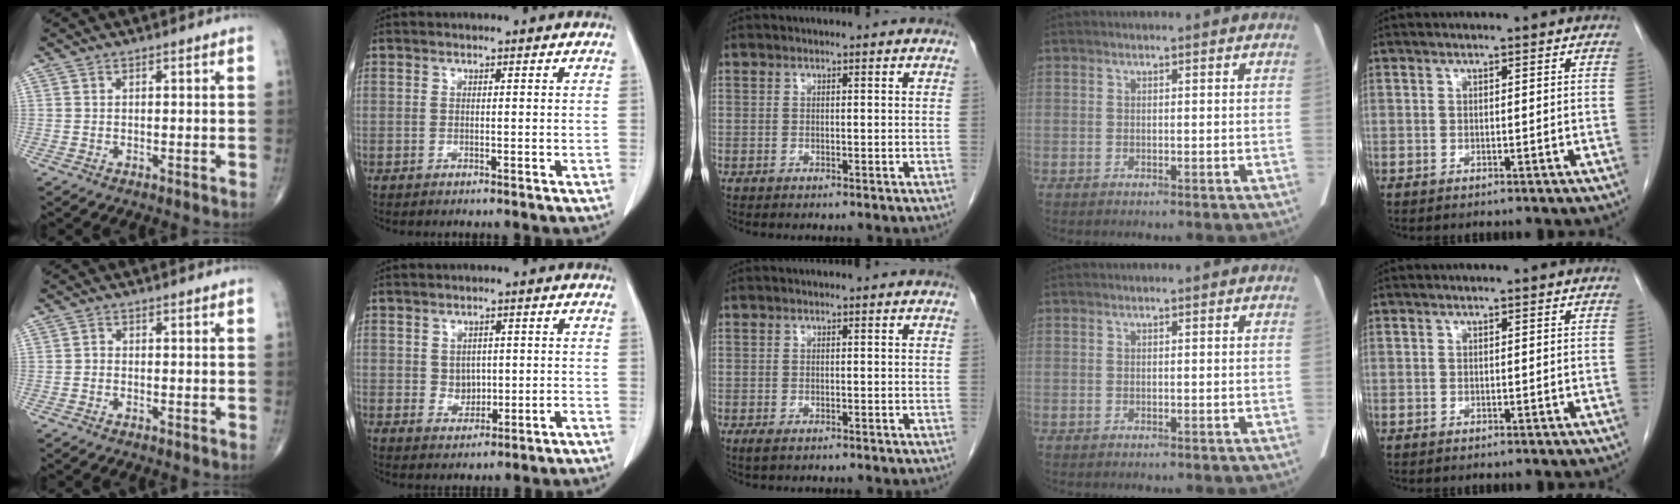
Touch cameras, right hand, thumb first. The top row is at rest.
{"thumb": {"total": 0.6, "force": [-0.3, 0.4, 0.3], "torque": [0.000, 0.003, -0.011]}, "index": {"total": 2.7, "force": [-0.3, 2.0, 1.7], "torque": [-0.021, 0.004, 0.001]}, "middle": {"total": 1.4, "force": [-0.9, 0.5, 0.9], "torque": [-0.018, -0.003, -0.011]}}